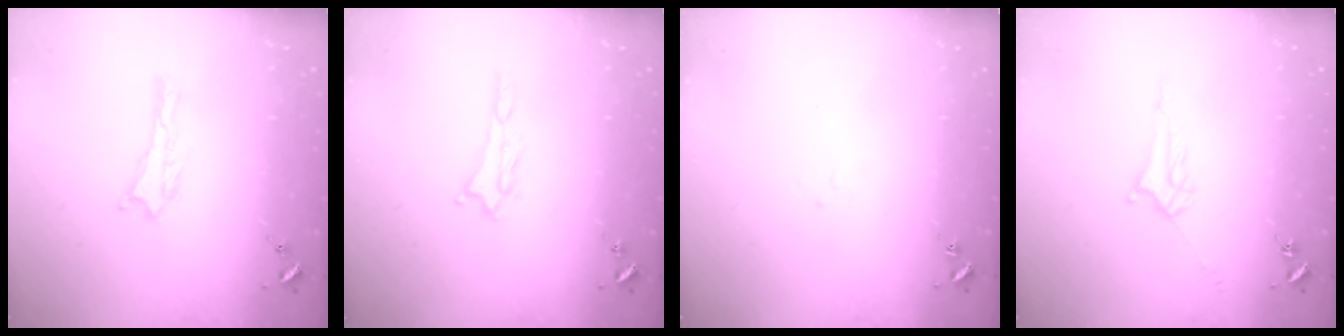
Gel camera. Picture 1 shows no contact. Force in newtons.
{"total": 1.8, "press": 1.8, "slide": 0.1}
{"total": 1.1, "press": 1.0, "slide": 0.2}
{"total": 3.0, "press": 3.0, "slide": 0.3}